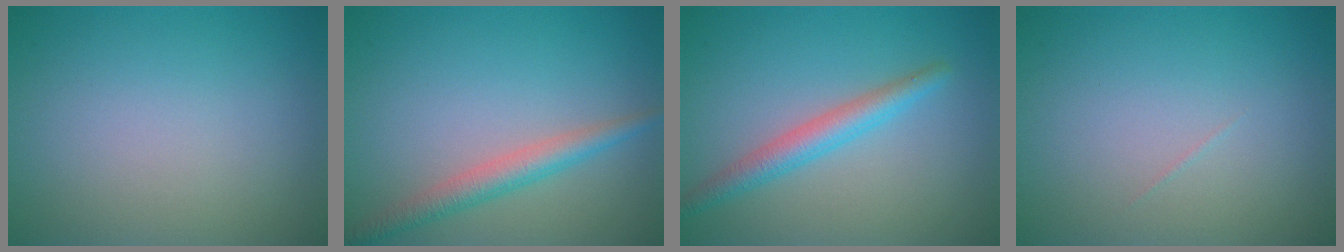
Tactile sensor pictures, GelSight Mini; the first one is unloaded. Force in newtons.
{"total": 2.8, "press": 2.8, "slide": 0.1}
{"total": 2.9, "press": 2.9, "slide": 0.1}
{"total": 0.0}